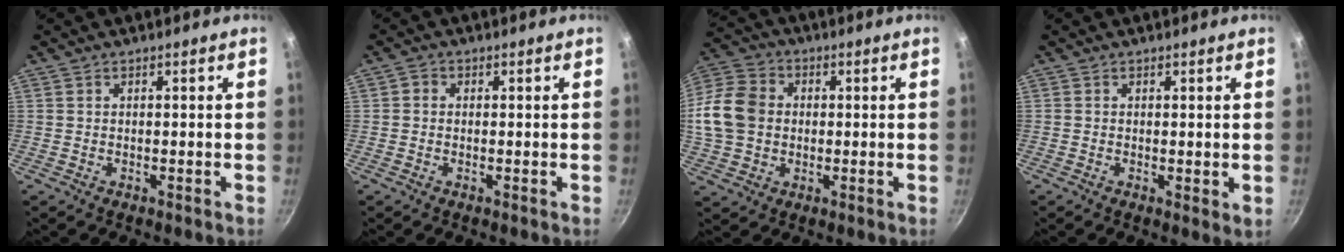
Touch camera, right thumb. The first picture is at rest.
{"total": 1.6, "force": [0.1, 1.5, 0.7], "torque": [-0.010, 0.004, -0.004]}
{"total": 13.5, "force": [0.5, 10.9, 7.9], "torque": [-0.139, 0.016, -0.003]}
{"total": 1.5, "force": [0.4, 0.7, 1.3], "torque": [-0.019, -0.007, 0.003]}